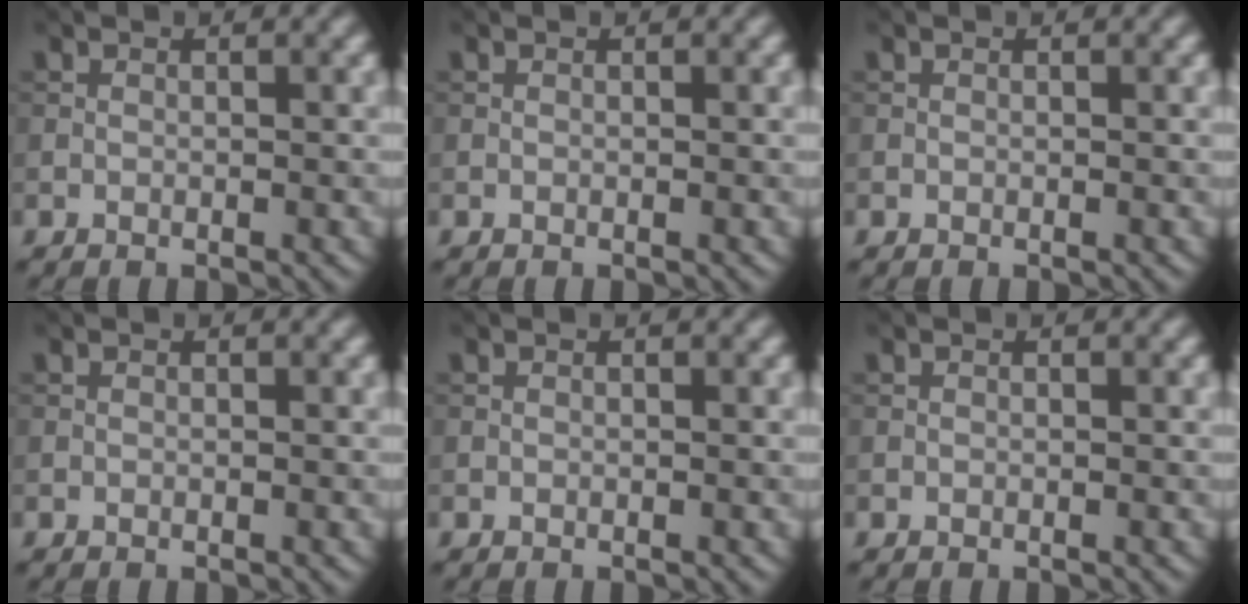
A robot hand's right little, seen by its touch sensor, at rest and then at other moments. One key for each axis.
{"total": 0.0}
{"total": 0.0}
{"total": 0.0}
{"total": 0.0}
{"total": 0.0}